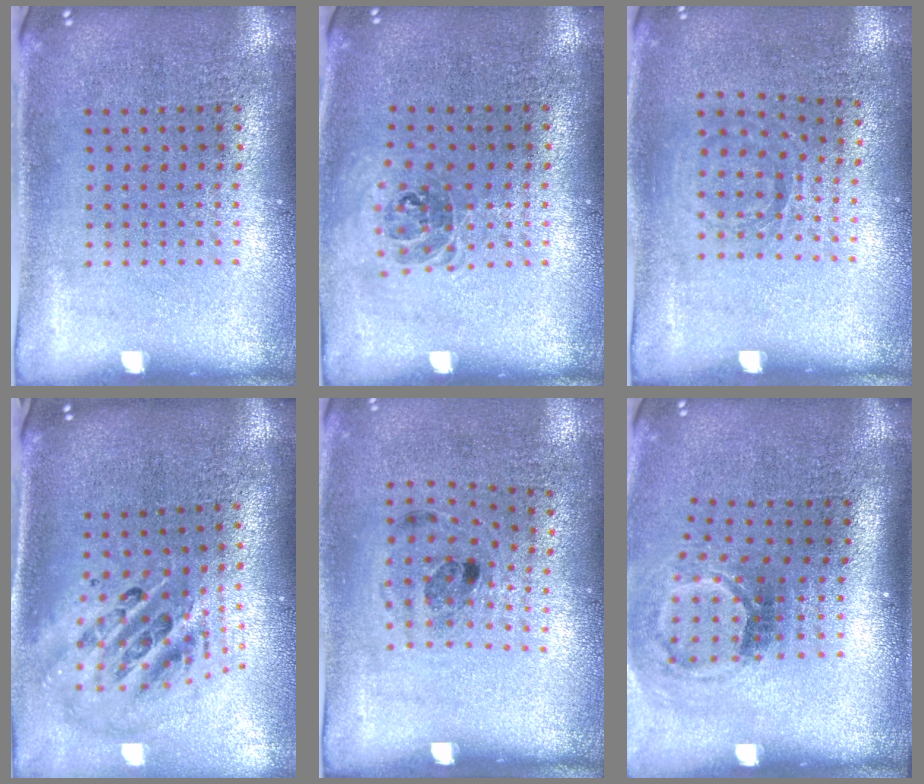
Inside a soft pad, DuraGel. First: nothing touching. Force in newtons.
{"total": 1.0, "press": 0.8, "slide": 0.5}
{"total": 0.9, "press": 0.8, "slide": 0.4}
{"total": 2.5, "press": 1.7, "slide": 1.8}
{"total": 1.2, "press": 0.8, "slide": 0.9}
{"total": 1.8, "press": 1.2, "slide": 1.4}